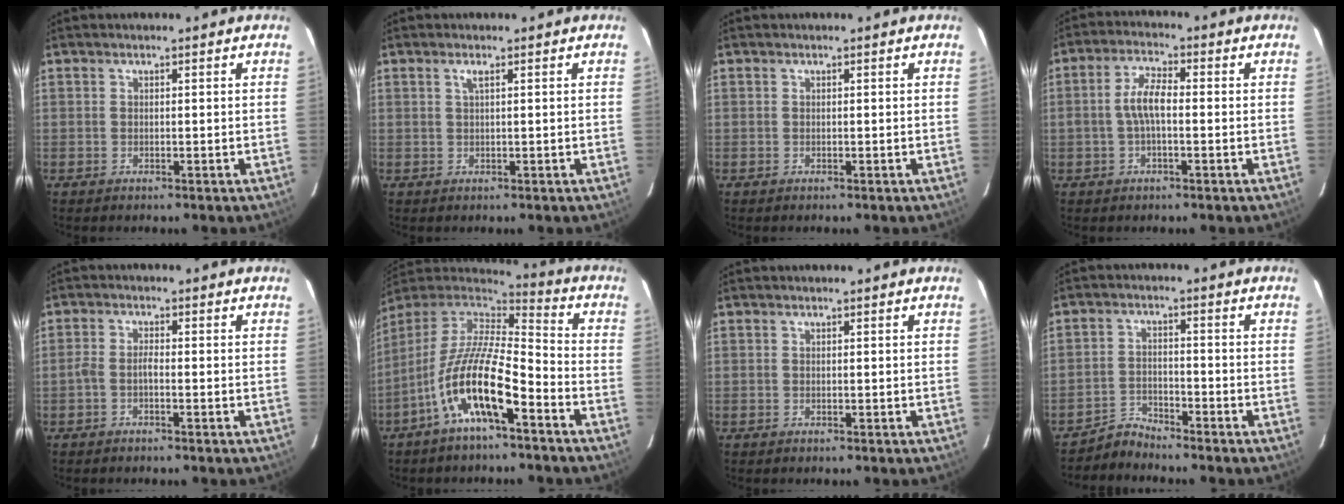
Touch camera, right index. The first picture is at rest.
{"total": 1.1, "force": [0.4, -0.2, 1.0], "torque": [-0.018, 0.002, 0.007]}
{"total": 0.0}
{"total": 5.1, "force": [-0.7, 1.8, 4.8], "torque": [-0.100, 0.014, -0.014]}
{"total": 1.9, "force": [-1.2, 0.4, 1.5], "torque": [-0.038, 0.007, -0.028]}
{"total": 15.9, "force": [-7.9, 4.4, 13.0], "torque": [-0.251, -0.011, -0.153]}
{"total": 0.0}
{"total": 3.8, "force": [-3.8, 0.4, -0.7], "torque": [0.009, 0.011, -0.071]}